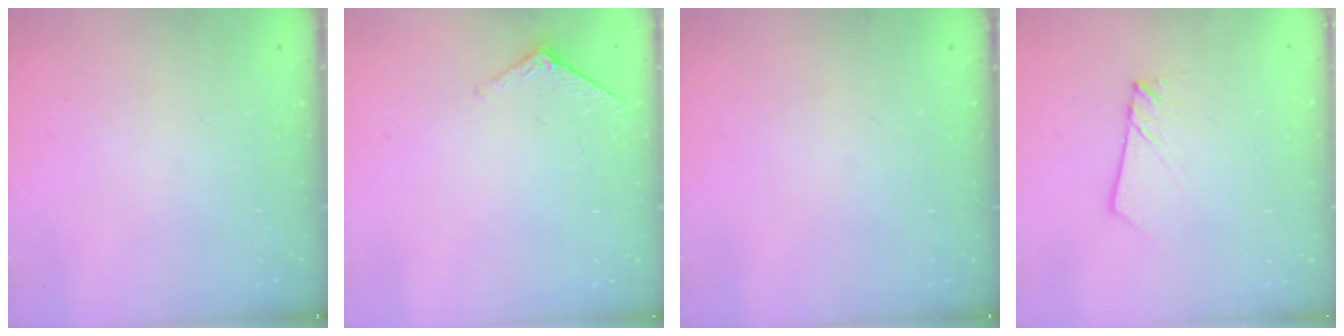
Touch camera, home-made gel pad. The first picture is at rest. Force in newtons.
{"total": 5.0, "press": 4.9, "slide": 0.5}
{"total": 0.0}
{"total": 2.7, "press": 2.6, "slide": 0.3}